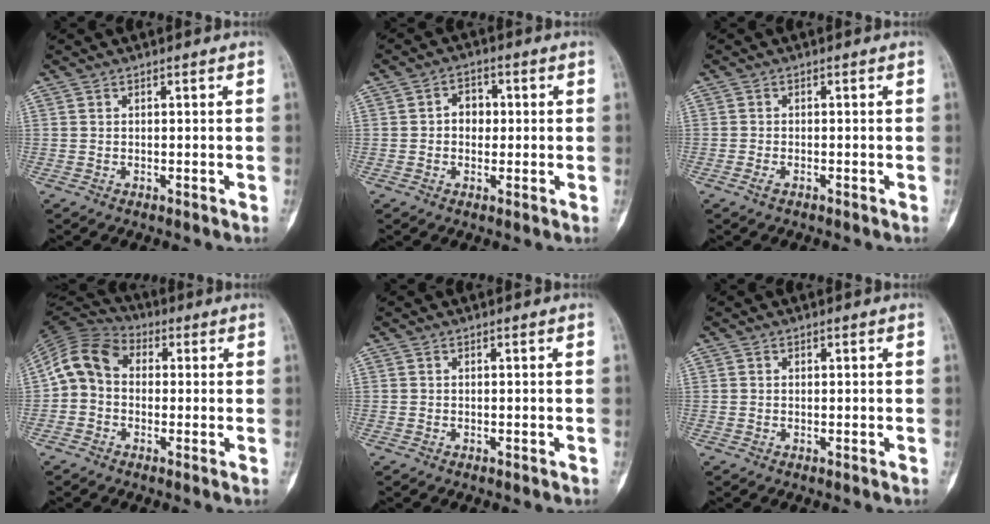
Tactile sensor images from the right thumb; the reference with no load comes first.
{"total": 4.0, "force": [0.1, 3.2, 2.4], "torque": [-0.012, 0.010, -0.007]}
{"total": 1.2, "force": [-0.7, 0.5, 0.8], "torque": [-0.021, 0.001, -0.015]}
{"total": 9.6, "force": [0.3, 7.7, 5.7], "torque": [-0.092, 0.030, -0.013]}
{"total": 0.0}
{"total": 0.0}